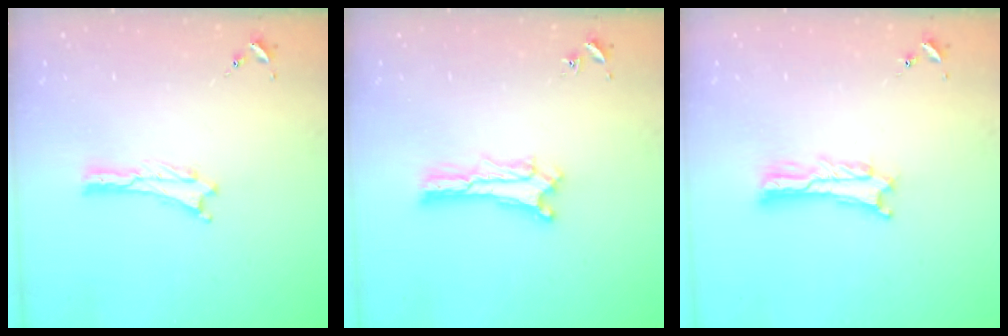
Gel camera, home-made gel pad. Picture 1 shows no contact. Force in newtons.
{"total": 0.9, "press": 0.9, "slide": 0.2}
{"total": 2.0, "press": 2.0, "slide": 0.3}